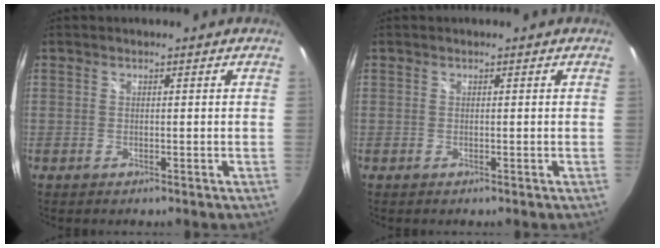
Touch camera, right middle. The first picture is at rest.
{"total": 0.0}